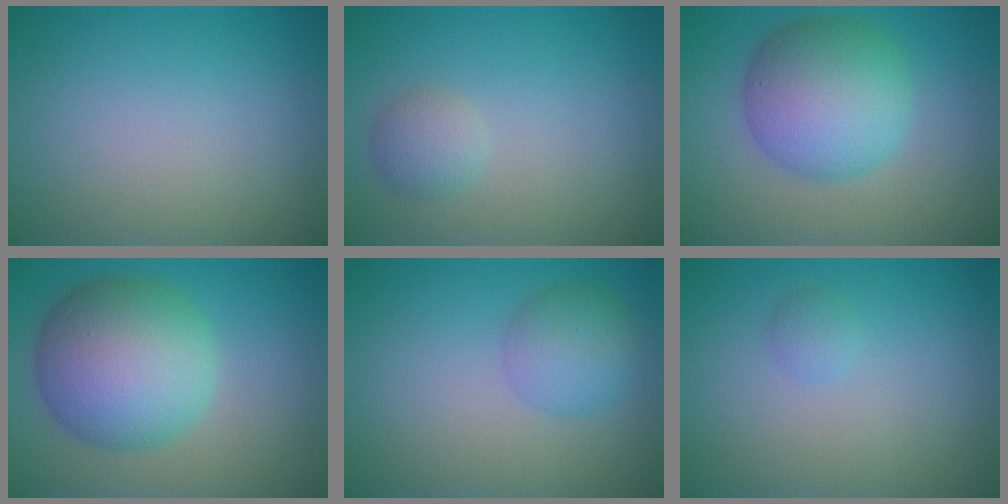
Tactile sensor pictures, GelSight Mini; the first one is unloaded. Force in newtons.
{"total": 1.8, "press": 1.8, "slide": 0.0}
{"total": 7.9, "press": 7.9, "slide": 0.1}
{"total": 9.9, "press": 9.9, "slide": 0.3}
{"total": 3.4, "press": 3.4, "slide": 0.0}
{"total": 0.9, "press": 0.9, "slide": 0.0}